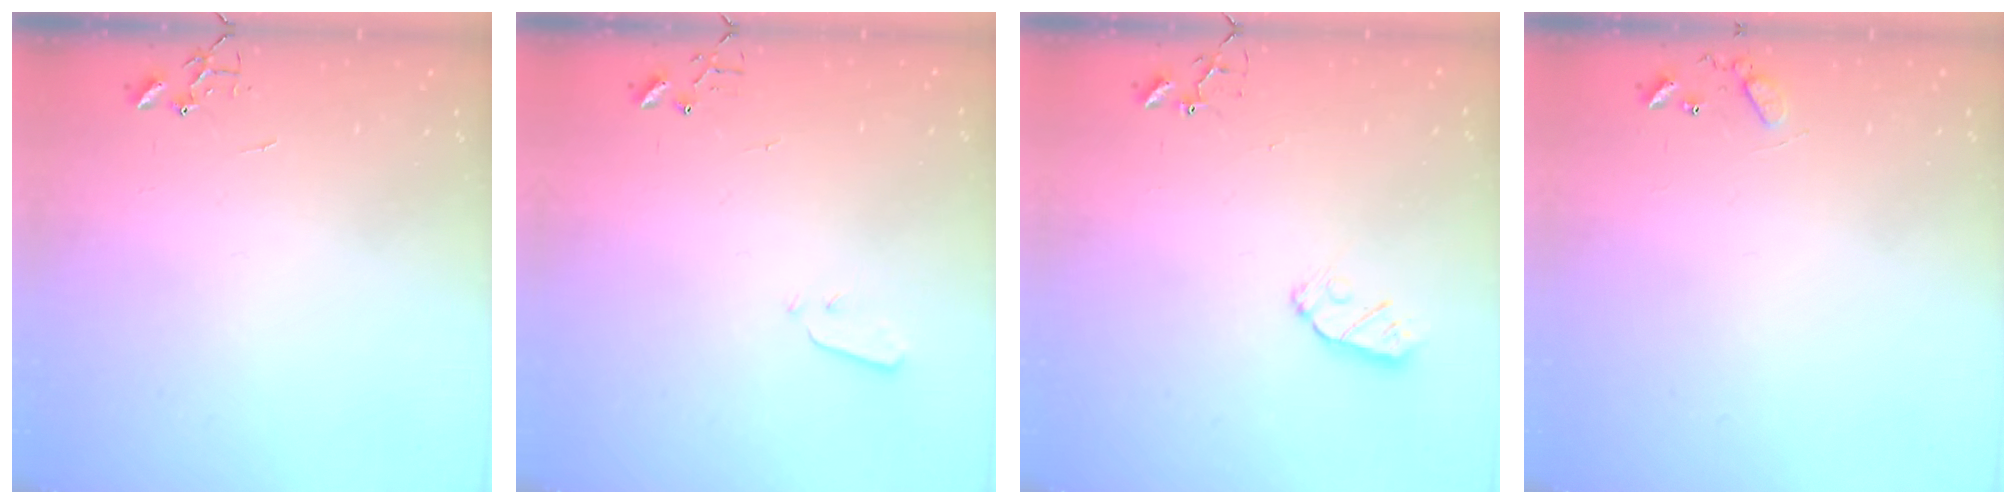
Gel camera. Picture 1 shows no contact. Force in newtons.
{"total": 2.9, "press": 2.9, "slide": 0.4}
{"total": 4.5, "press": 4.5, "slide": 0.6}
{"total": 7.7, "press": 7.6, "slide": 0.5}